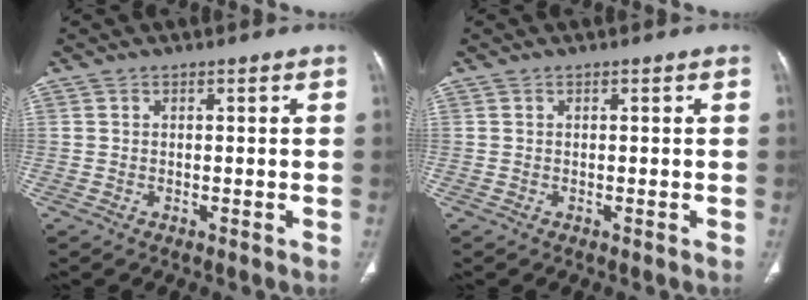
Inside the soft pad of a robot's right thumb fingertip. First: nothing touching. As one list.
[{"total": 0.0}]